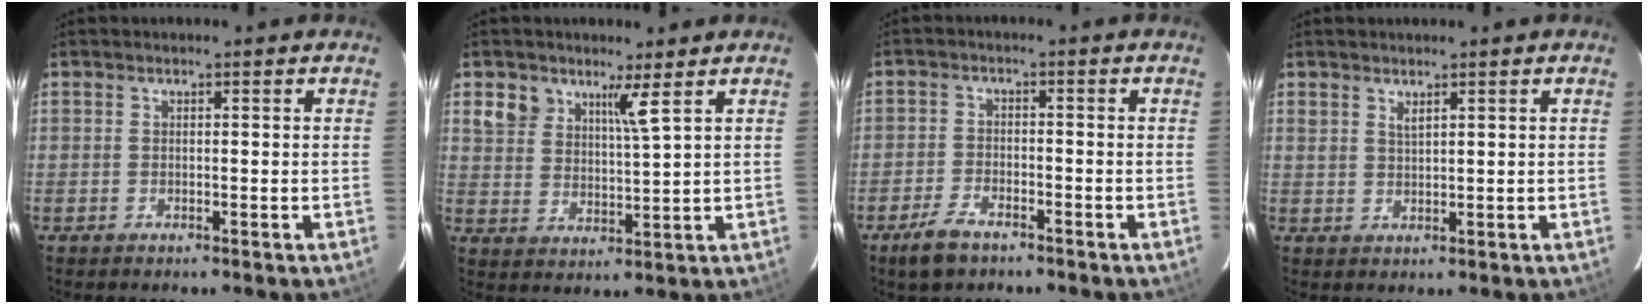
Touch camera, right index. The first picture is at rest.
{"total": 5.4, "force": [3.7, 2.4, 3.2], "torque": [-0.058, -0.002, 0.069]}
{"total": 6.2, "force": [-4.4, 2.9, 3.2], "torque": [-0.084, -0.001, -0.082]}
{"total": 1.6, "force": [1.3, 0.5, 0.8], "torque": [-0.013, 0.001, 0.023]}